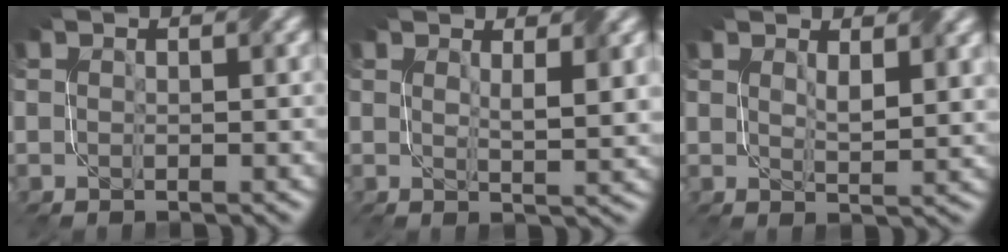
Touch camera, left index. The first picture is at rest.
{"total": 2.8, "force": [1.4, 0.5, 2.4], "torque": [-0.037, -0.006, 0.025]}
{"total": 2.5, "force": [1.5, 0.8, 1.9], "torque": [-0.039, -0.003, 0.030]}